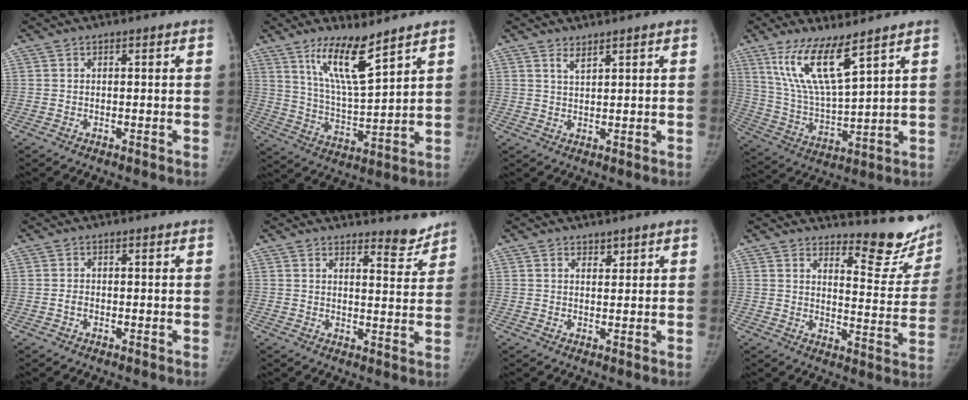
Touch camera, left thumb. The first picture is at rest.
{"total": 11.6, "force": [7.7, 2.1, 8.4], "torque": [-0.146, -0.061, 0.154]}
{"total": 1.9, "force": [1.5, 0.4, 1.0], "torque": [-0.017, -0.012, 0.032]}
{"total": 12.8, "force": [7.9, 2.7, 9.7], "torque": [-0.187, -0.047, 0.170]}
{"total": 1.2, "force": [-0.4, 0.9, 0.6], "torque": [-0.010, 0.004, -0.008]}
{"total": 4.9, "force": [4.6, 1.2, 1.1], "torque": [0.002, -0.046, 0.061]}
{"total": 1.5, "force": [1.1, 0.9, 0.4], "torque": [0.005, -0.008, 0.017]}
{"total": 13.8, "force": [12.4, 4.2, 4.3], "torque": [-0.011, -0.130, 0.144]}